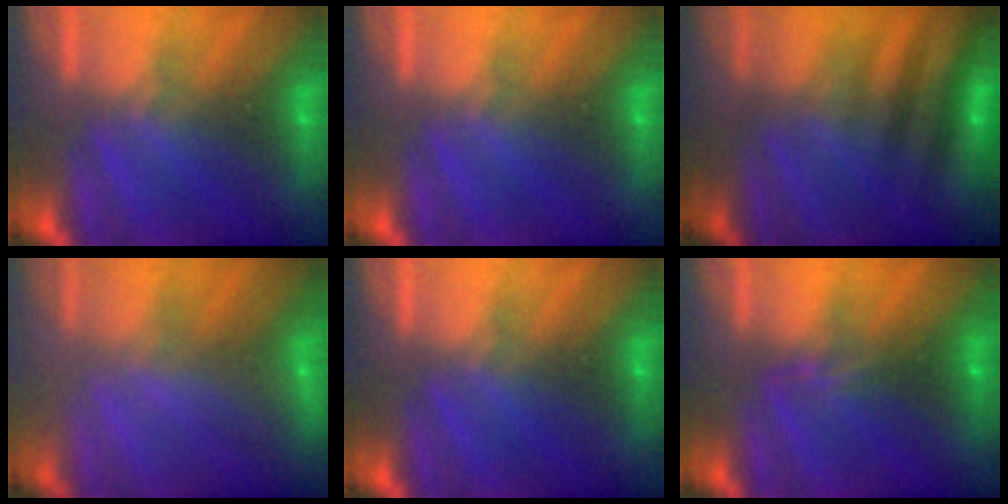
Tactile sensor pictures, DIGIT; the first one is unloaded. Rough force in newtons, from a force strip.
{"total": 0.0}
{"total": 3.0}
{"total": 2.2}
{"total": 0.0}
{"total": 2.3}